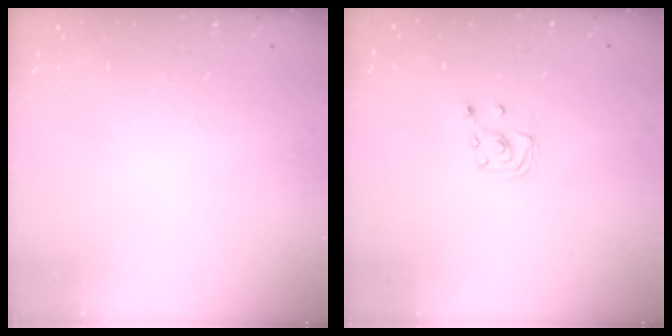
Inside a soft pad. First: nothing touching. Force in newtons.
{"total": 3.2, "press": 3.2, "slide": 0.2}